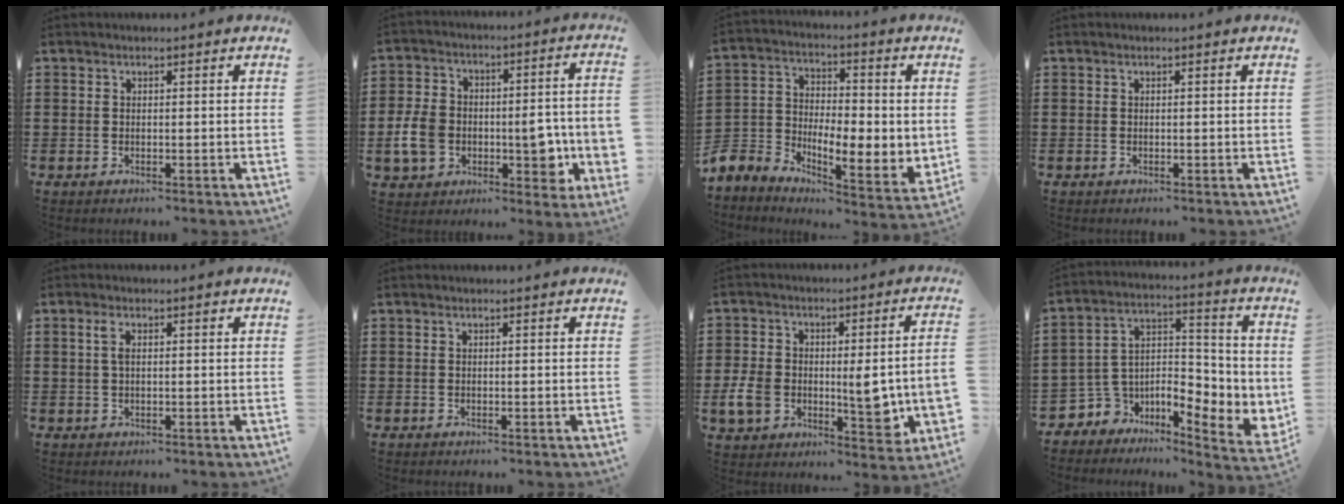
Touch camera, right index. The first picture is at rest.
{"total": 10.1, "force": [-2.4, 6.5, 7.4], "torque": [-0.134, 0.011, -0.041]}
{"total": 5.2, "force": [-0.8, 4.4, 2.7], "torque": [-0.074, -0.025, -0.017]}
{"total": 0.0}
{"total": 2.3, "force": [0.5, 0.8, 2.1], "torque": [-0.045, 0.005, 0.007]}
{"total": 0.0}
{"total": 9.2, "force": [-2.0, 5.0, 7.5], "torque": [-0.141, 0.003, -0.033]}
{"total": 5.9, "force": [-2.2, 4.9, 2.5], "torque": [-0.072, -0.026, -0.035]}